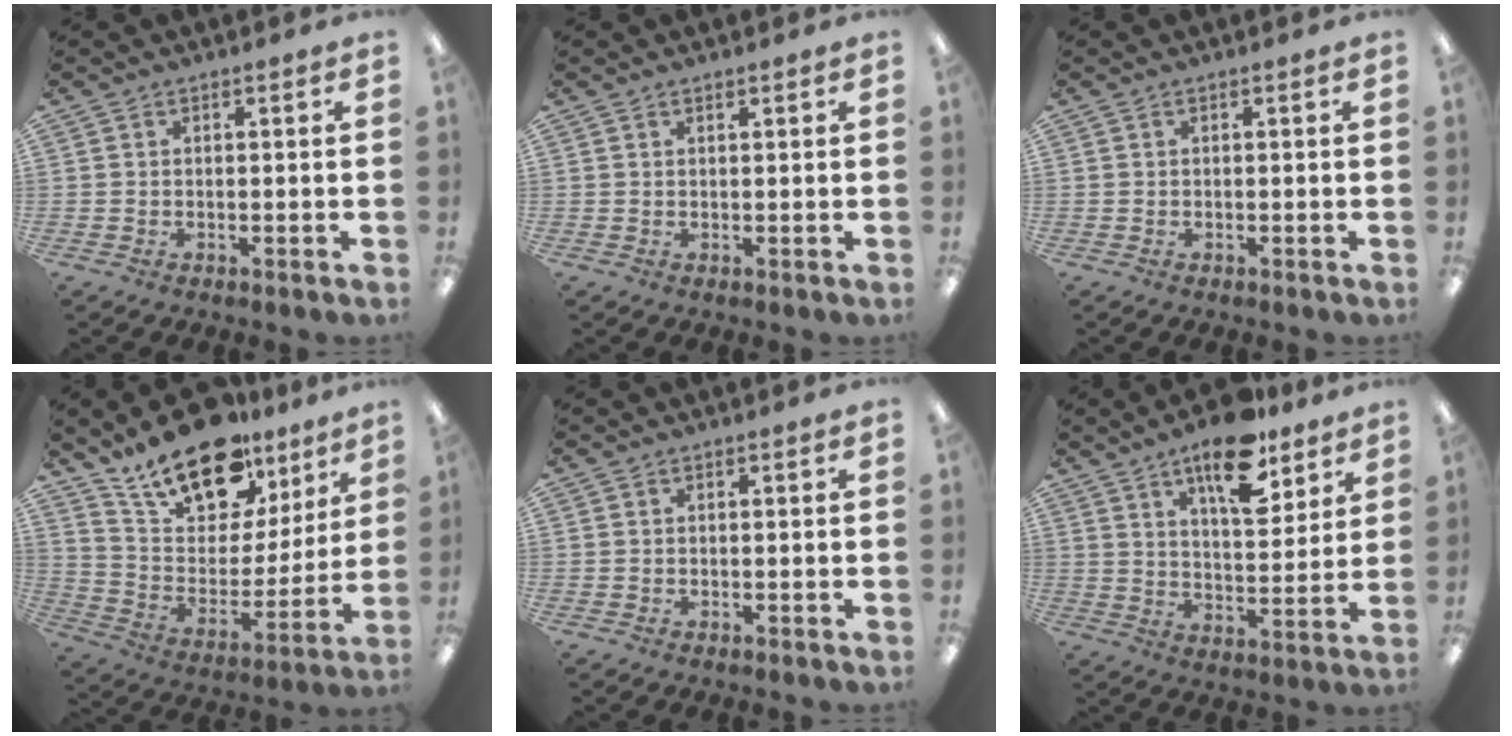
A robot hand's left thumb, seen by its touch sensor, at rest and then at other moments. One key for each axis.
{"total": 0.6, "fx": 0.5, "fy": 0.0, "fz": 0.2, "tx": -0.004, "ty": 0.000, "tz": 0.010}
{"total": 0.0}
{"total": 20.1, "fx": 15.4, "fy": 9.4, "fz": 8.8, "tx": -0.164, "ty": -0.097, "tz": 0.276}
{"total": 0.0}
{"total": 14.8, "fx": 9.9, "fy": 6.1, "fz": 9.1, "tx": -0.127, "ty": -0.052, "tz": 0.166}